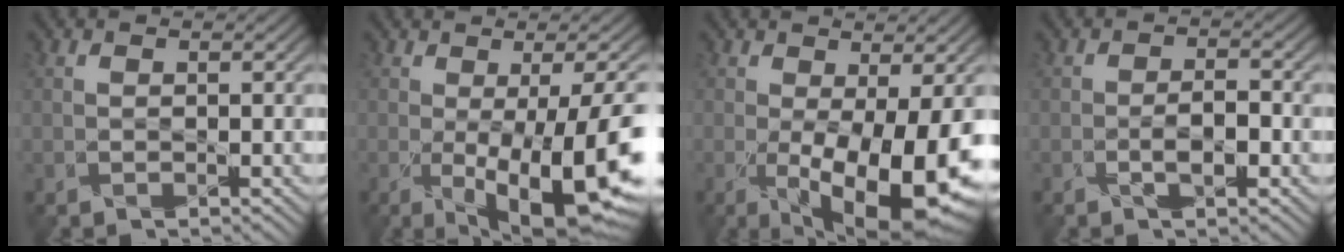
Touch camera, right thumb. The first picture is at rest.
{"total": 14.7, "force": [-3.7, 5.1, 13.3], "torque": [-0.203, -0.048, -0.032]}
{"total": 11.6, "force": [-3.1, 4.3, 10.3], "torque": [-0.176, -0.042, -0.033]}
{"total": 2.7, "force": [-1.4, 1.2, 2.1], "torque": [-0.032, 0.002, -0.028]}